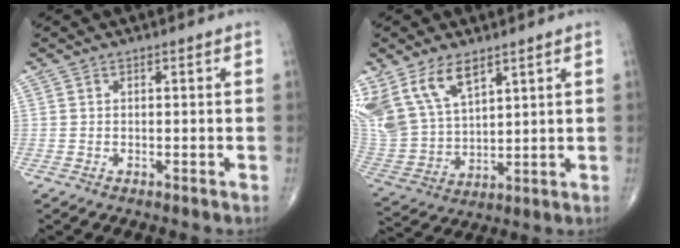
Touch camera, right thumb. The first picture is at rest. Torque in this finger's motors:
{"motor_torque": [0.80, 2.67, 1.13, 1.07, 0.12]}